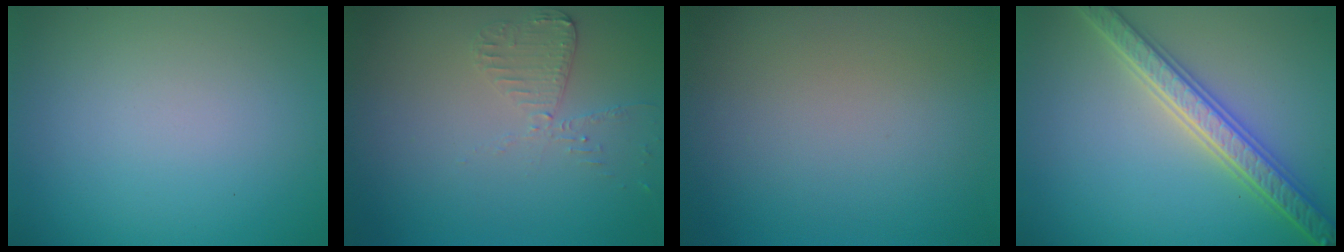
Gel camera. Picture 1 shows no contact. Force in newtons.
{"total": 2.4, "press": 2.4, "slide": 0.2}
{"total": 0.0}
{"total": 5.6, "press": 5.4, "slide": 1.1}